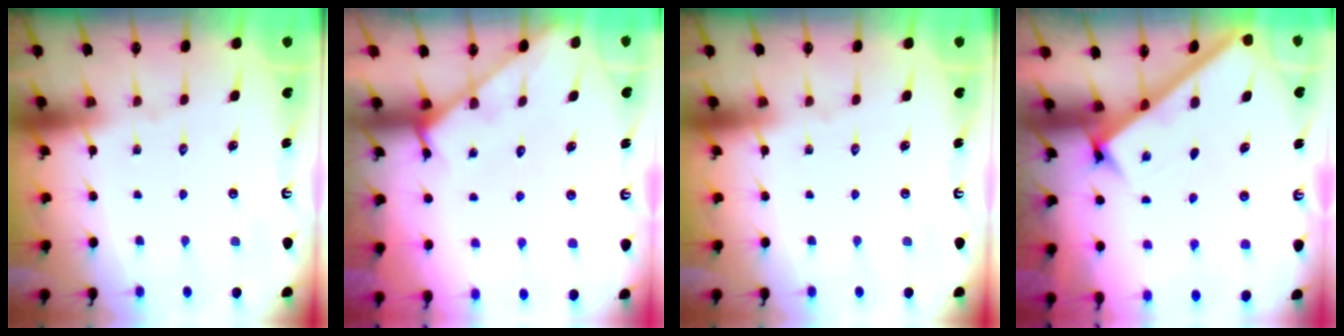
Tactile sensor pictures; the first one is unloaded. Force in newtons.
{"total": 4.0, "press": 4.0, "slide": 0.4}
{"total": 0.0}
{"total": 2.7, "press": 2.7, "slide": 0.4}